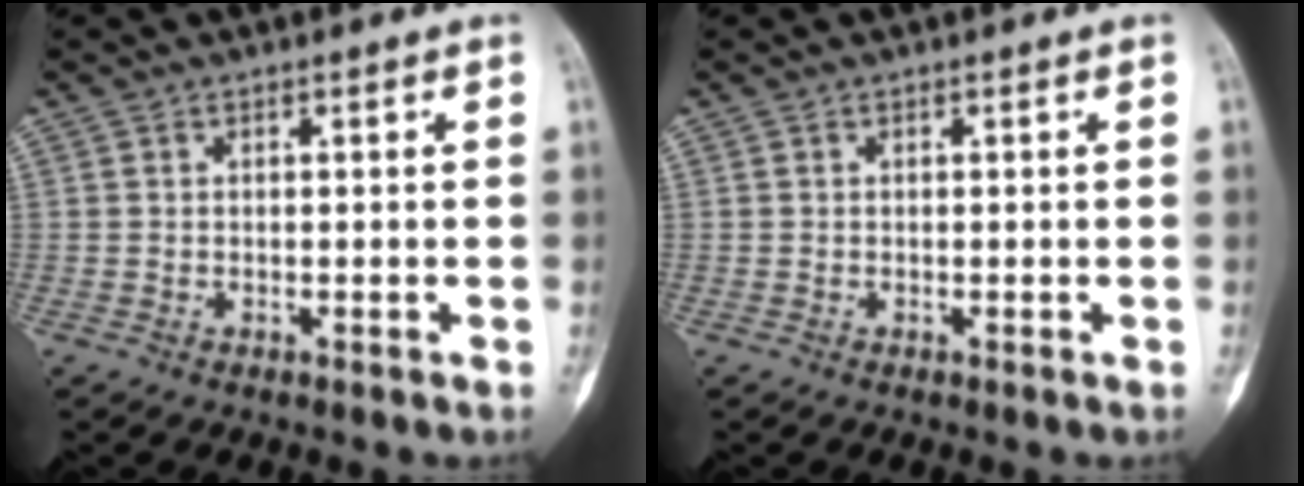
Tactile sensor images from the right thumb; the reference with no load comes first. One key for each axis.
{"total": 0.0}